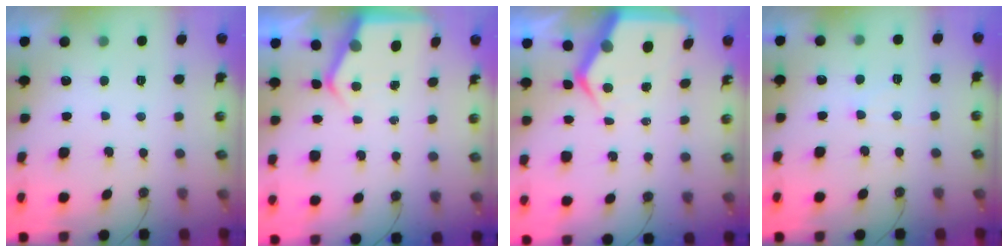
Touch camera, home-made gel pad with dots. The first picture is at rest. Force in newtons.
{"total": 4.3, "press": 4.2, "slide": 0.6}
{"total": 8.4, "press": 8.3, "slide": 1.2}
{"total": 4.2, "press": 4.2, "slide": 0.7}